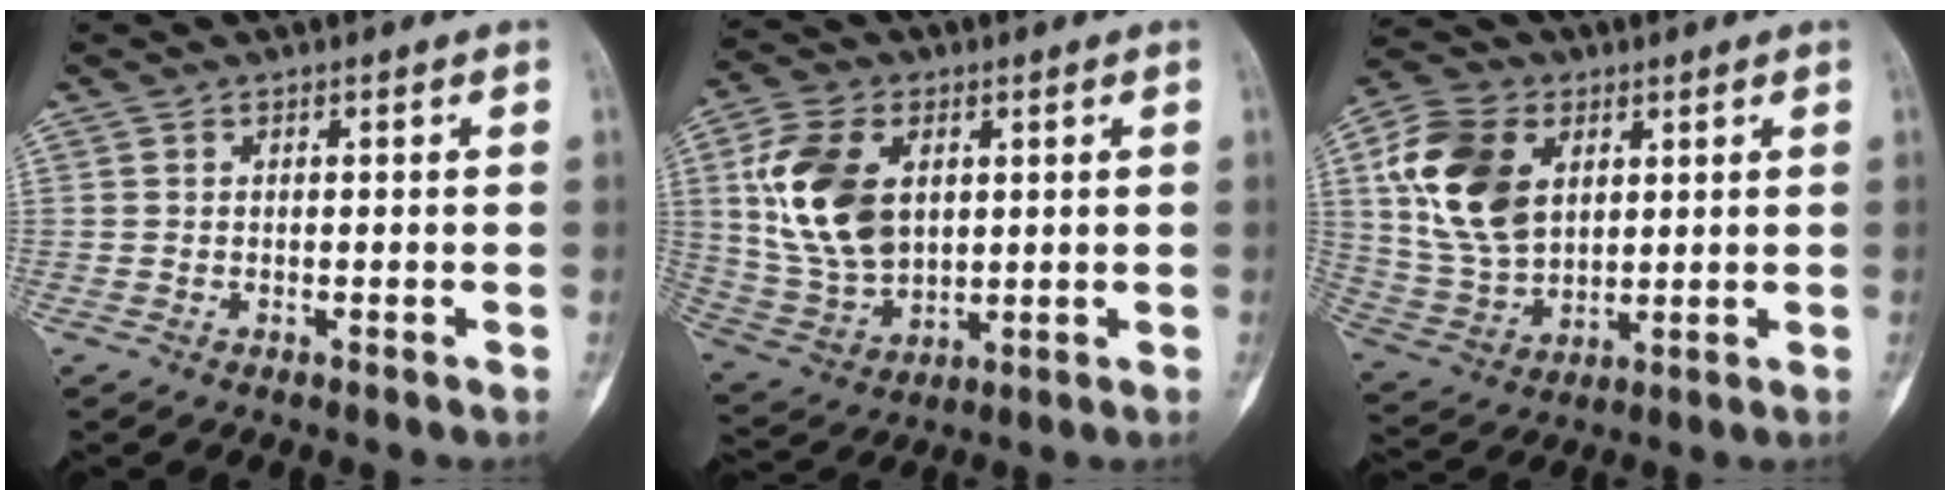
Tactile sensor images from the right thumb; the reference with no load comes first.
{"total": 15.9, "force": [3.7, 10.4, 11.5], "torque": [-0.215, -0.008, 0.080]}
{"total": 16.4, "force": [4.8, 11.3, 10.9], "torque": [-0.201, -0.007, 0.096]}